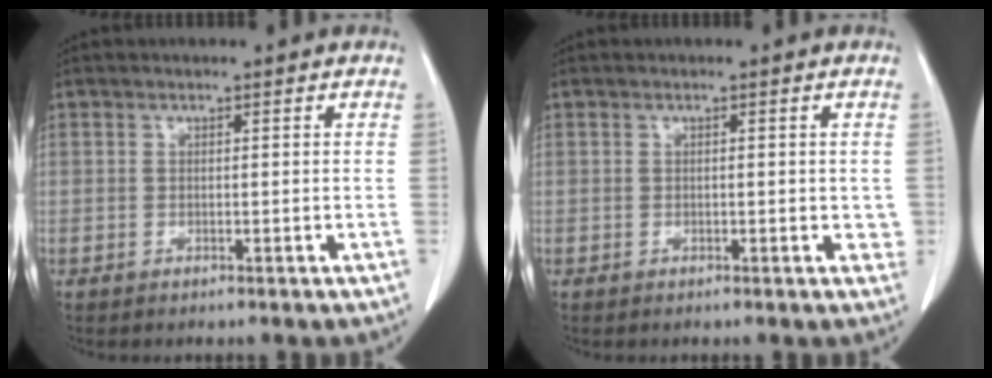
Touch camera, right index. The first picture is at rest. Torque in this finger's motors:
{"motor_torque": [-0.13, 0.05, 0.00, -0.01]}